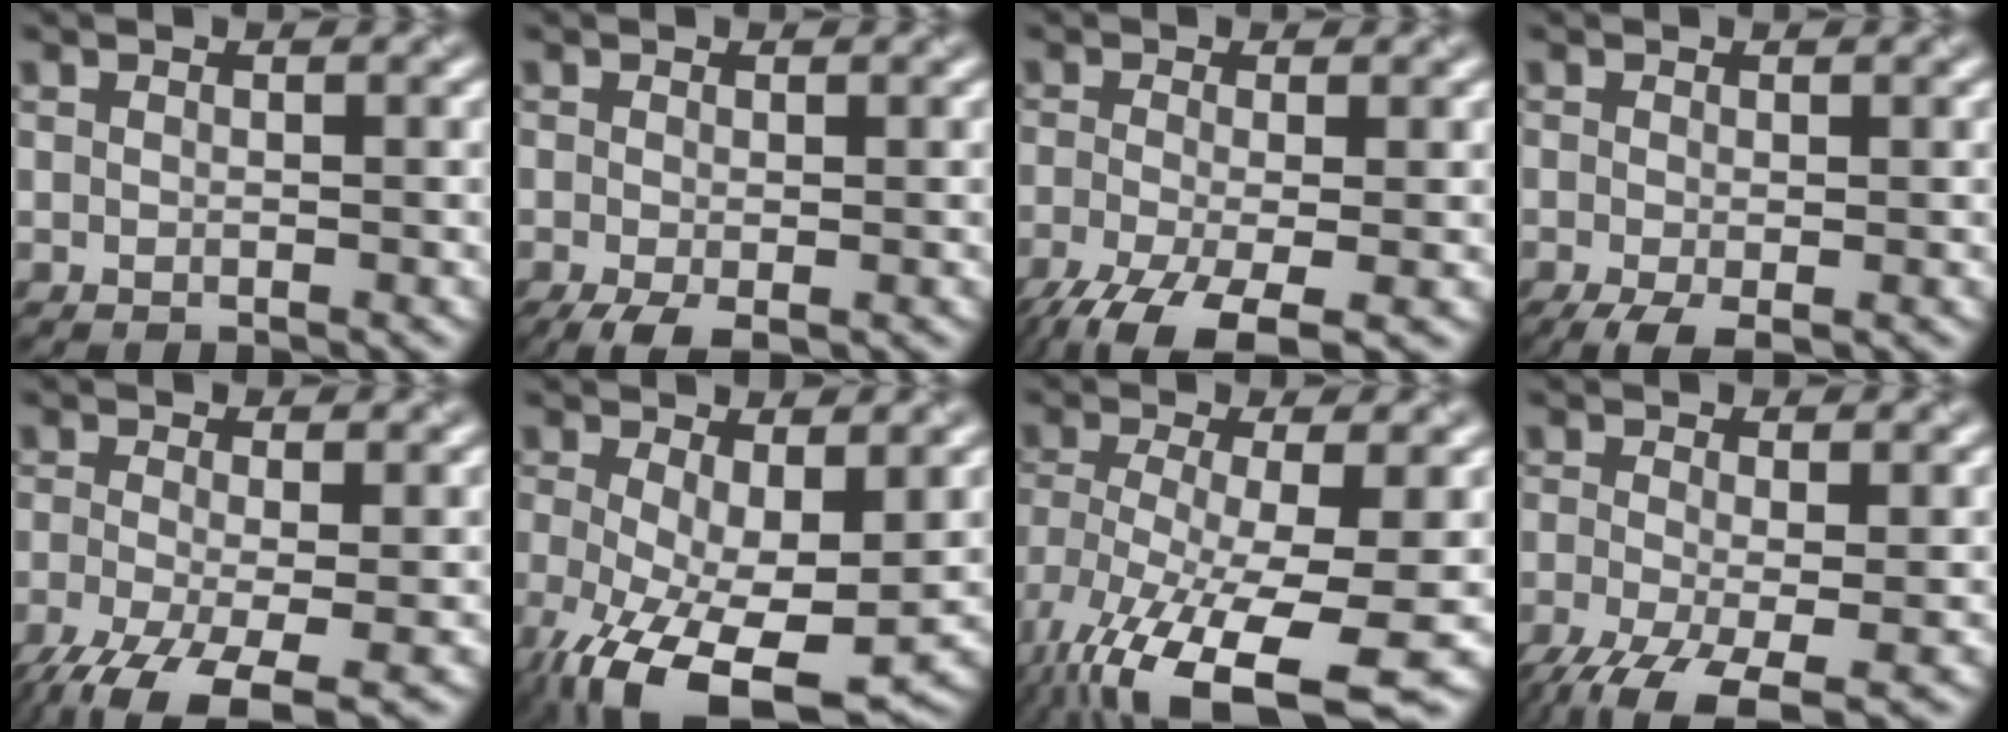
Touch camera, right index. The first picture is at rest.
{"total": 2.5, "force": [-1.2, 0.9, 2.0], "torque": [-0.041, -0.009, -0.023]}
{"total": 8.1, "force": [-4.7, 2.6, 6.1], "torque": [-0.129, -0.031, -0.083]}
{"total": 2.7, "force": [-1.3, 0.8, 2.2], "torque": [-0.045, -0.008, -0.025]}
{"total": 8.8, "force": [-4.8, 3.0, 6.8], "torque": [-0.144, -0.037, -0.081]}
{"total": 10.4, "force": [-3.1, 4.3, 8.9], "torque": [-0.170, -0.029, -0.045]}
{"total": 13.7, "force": [-7.2, 3.9, 11.0], "torque": [-0.215, -0.030, -0.112]}
{"total": 7.9, "force": [-4.1, 2.8, 6.1], "torque": [-0.135, -0.031, -0.074]}